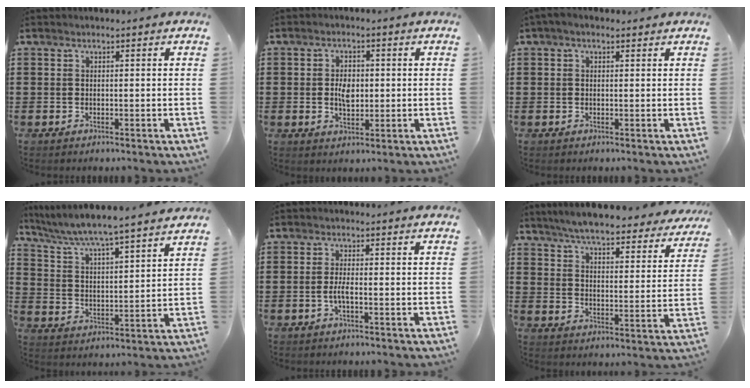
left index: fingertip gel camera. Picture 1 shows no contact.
{"total": 4.0, "force": [0.1, 2.3, 3.2], "torque": [-0.056, 0.004, -0.001]}
{"total": 1.1, "force": [0.3, 0.6, 0.9], "torque": [-0.018, 0.005, 0.005]}
{"total": 5.5, "force": [5.1, -0.6, 1.9], "torque": [-0.060, -0.037, 0.081]}
{"total": 2.2, "force": [-0.8, 0.2, 2.0], "torque": [-0.046, -0.003, -0.016]}
{"total": 6.6, "force": [6.2, 0.0, 2.1], "torque": [-0.069, -0.041, 0.108]}